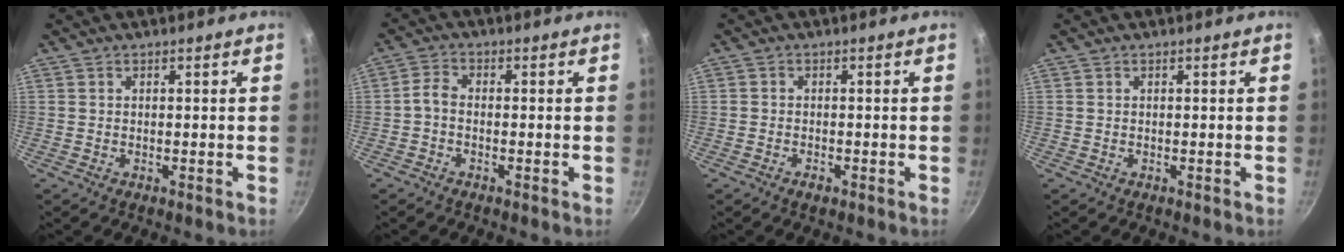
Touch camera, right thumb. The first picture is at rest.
{"total": 2.6, "force": [-1.0, 1.6, 1.8], "torque": [-0.045, 0.015, -0.028]}
{"total": 1.6, "force": [-1.0, 0.8, 0.9], "torque": [-0.020, 0.007, -0.020]}
{"total": 0.0}